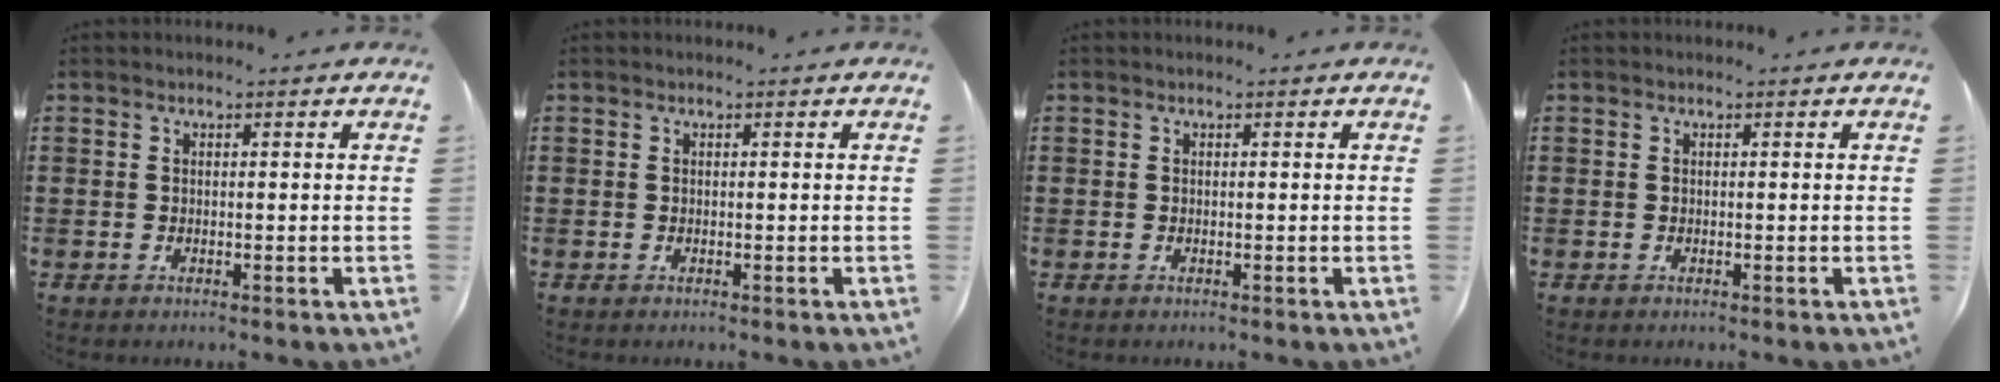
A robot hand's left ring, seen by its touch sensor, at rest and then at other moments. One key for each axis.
{"total": 0.0}
{"total": 0.0}
{"total": 0.0}